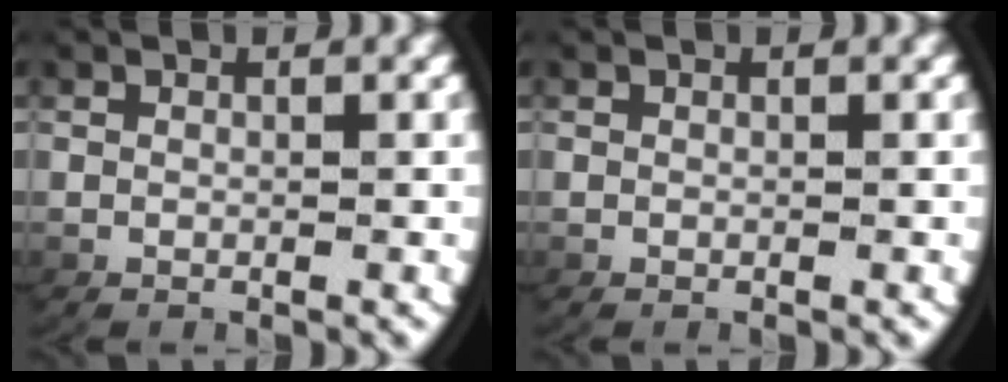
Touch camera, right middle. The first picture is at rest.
{"total": 0.0}